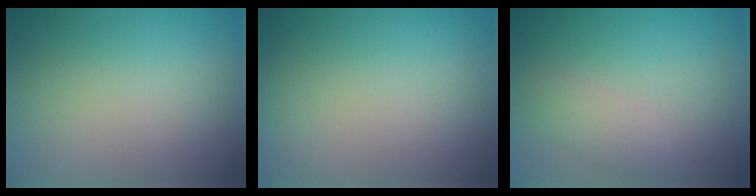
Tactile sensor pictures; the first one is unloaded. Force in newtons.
{"total": 0.0}
{"total": 1.6, "press": 1.6, "slide": 0.1}